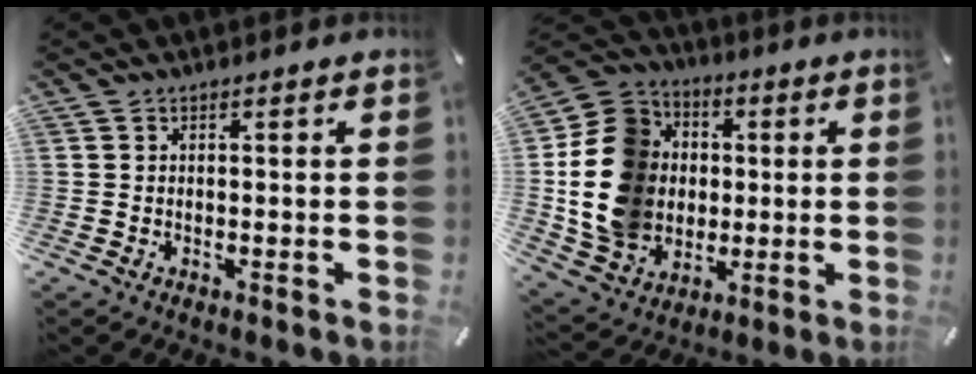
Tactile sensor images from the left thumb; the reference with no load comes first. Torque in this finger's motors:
{"motor_torque": [2.51, 2.51, 0.58, -0.06, 0.75]}